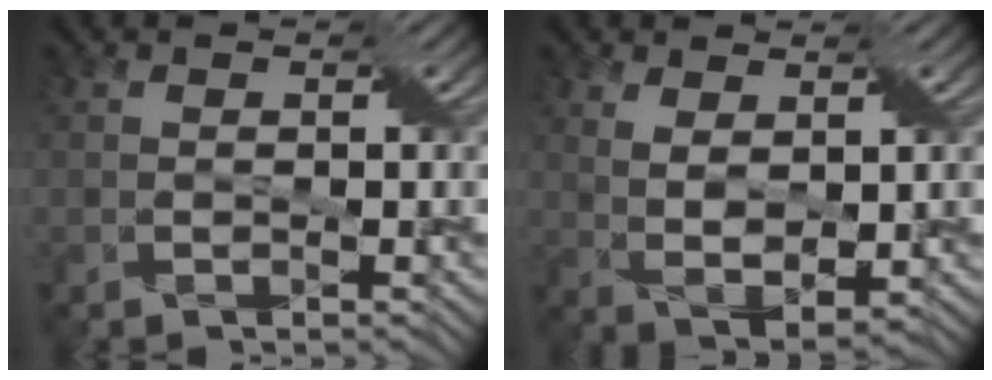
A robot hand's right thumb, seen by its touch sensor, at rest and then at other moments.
{"total": 3.6, "force": [1.8, 1.5, 2.7], "torque": [-0.069, -0.005, 0.036]}